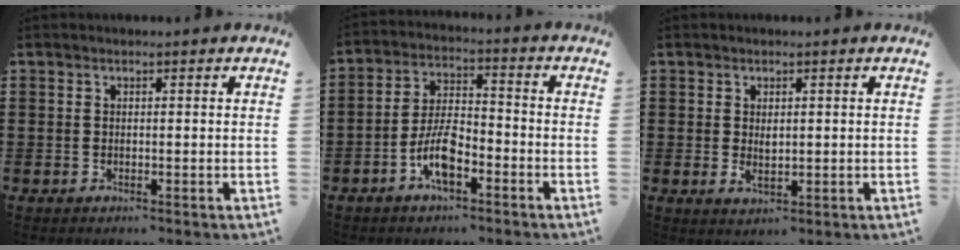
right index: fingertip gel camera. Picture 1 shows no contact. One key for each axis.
{"total": 8.1, "fx": -4.0, "fy": 3.0, "fz": 6.3, "tx": -0.144, "ty": -0.002, "tz": -0.078}
{"total": 2.0, "fx": 0.3, "fy": 0.9, "fz": 1.7, "tx": -0.028, "ty": -0.002, "tz": 0.005}